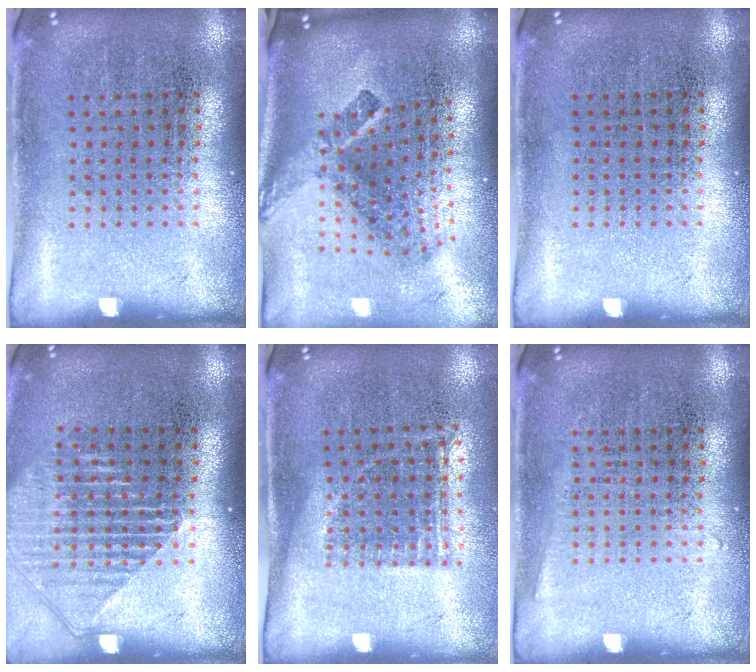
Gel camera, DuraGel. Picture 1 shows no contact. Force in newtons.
{"total": 2.7, "press": 1.7, "slide": 2.1}
{"total": 0.0}
{"total": 1.6, "press": 1.4, "slide": 0.7}
{"total": 1.2, "press": 0.9, "slide": 0.8}
{"total": 0.7, "press": 0.7, "slide": 0.0}